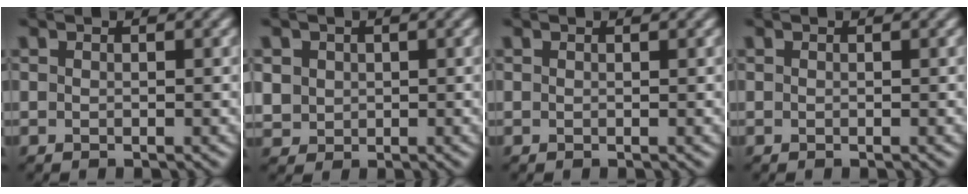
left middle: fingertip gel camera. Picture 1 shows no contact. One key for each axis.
{"total": 2.0, "fx": 0.9, "fy": 1.8, "fz": 0.1, "tx": -0.022, "ty": 0.006, "tz": 0.034}
{"total": 0.0}
{"total": 0.0}